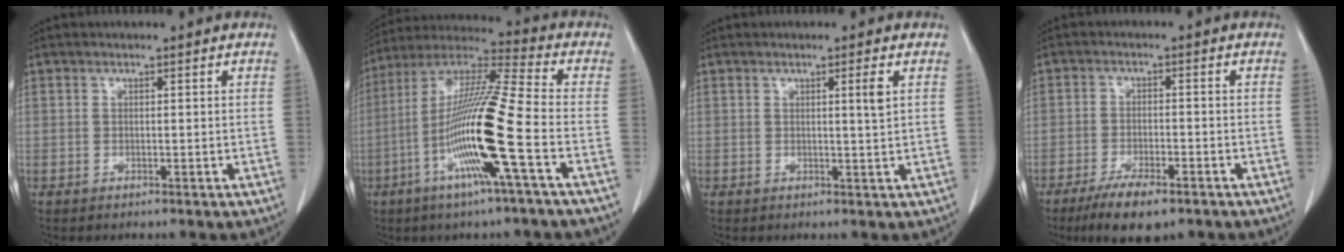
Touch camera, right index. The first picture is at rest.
{"total": 17.0, "force": [-5.2, -0.8, 16.2], "torque": [-0.319, -0.009, -0.110]}
{"total": 2.0, "force": [0.7, -0.4, 1.8], "torque": [-0.031, -0.004, 0.011]}
{"total": 7.1, "force": [-4.9, 2.0, 4.7], "torque": [-0.082, -0.010, -0.081]}